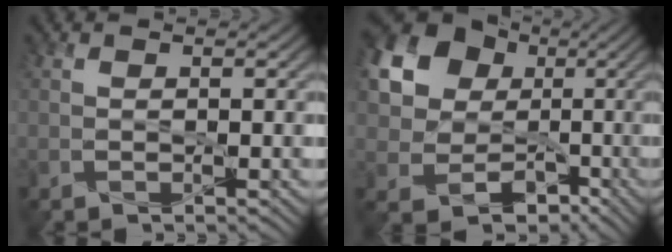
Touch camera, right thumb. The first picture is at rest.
{"total": 18.2, "force": [3.7, 16.0, 8.0], "torque": [-0.222, 0.009, 0.058]}